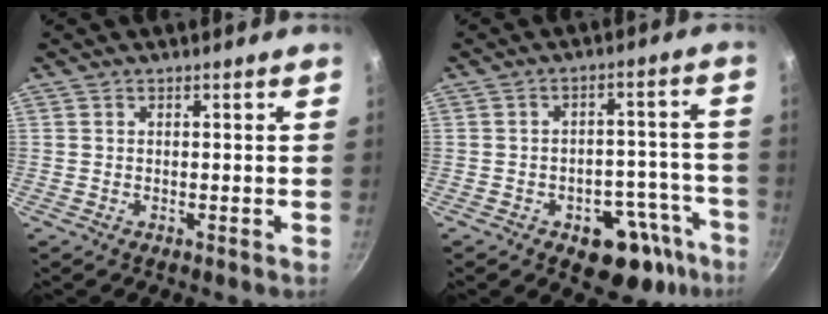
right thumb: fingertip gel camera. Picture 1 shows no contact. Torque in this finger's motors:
{"motor_torque": [5.01, 0.00, 1.05, -0.62, 0.02]}